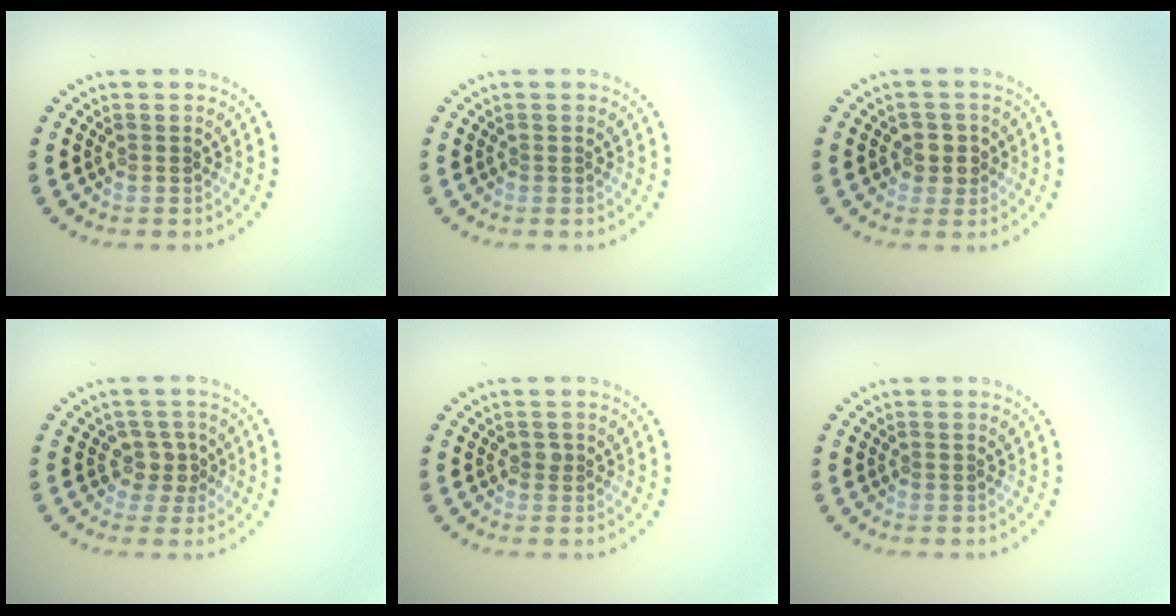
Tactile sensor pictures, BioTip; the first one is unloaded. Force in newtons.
{"total": 0.0}
{"total": 1.9, "press": 1.8, "slide": 0.8}
{"total": 2.0, "press": 1.5, "slide": 1.3}
{"total": 0.6, "press": 0.4, "slide": 0.4}
{"total": 0.0}